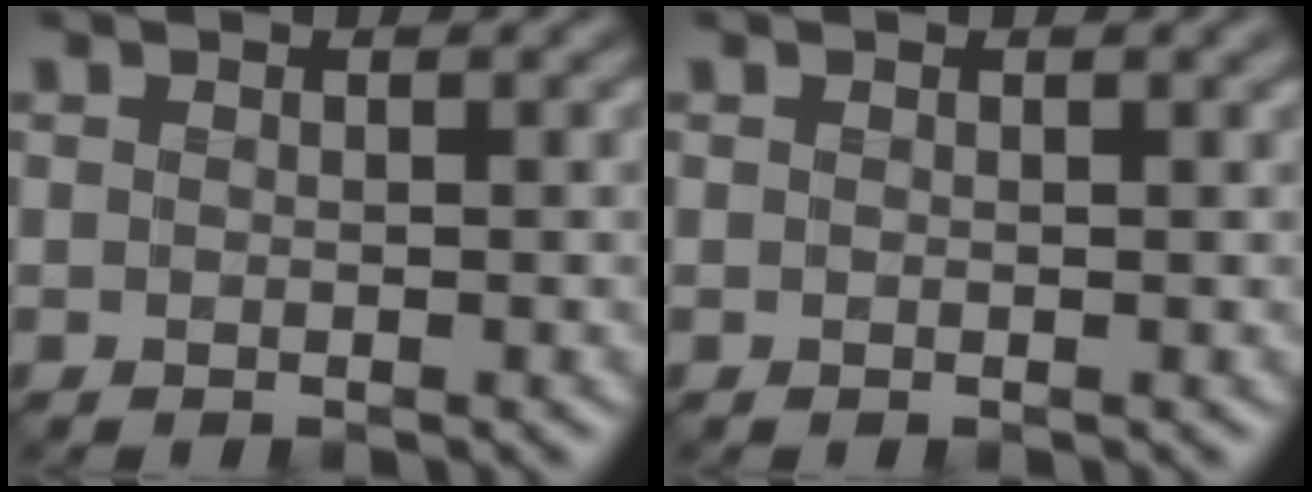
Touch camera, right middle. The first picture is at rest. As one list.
[{"total": 0.8, "force": [0.5, 0.2, 0.6], "torque": [-0.007, 0.001, 0.008]}]